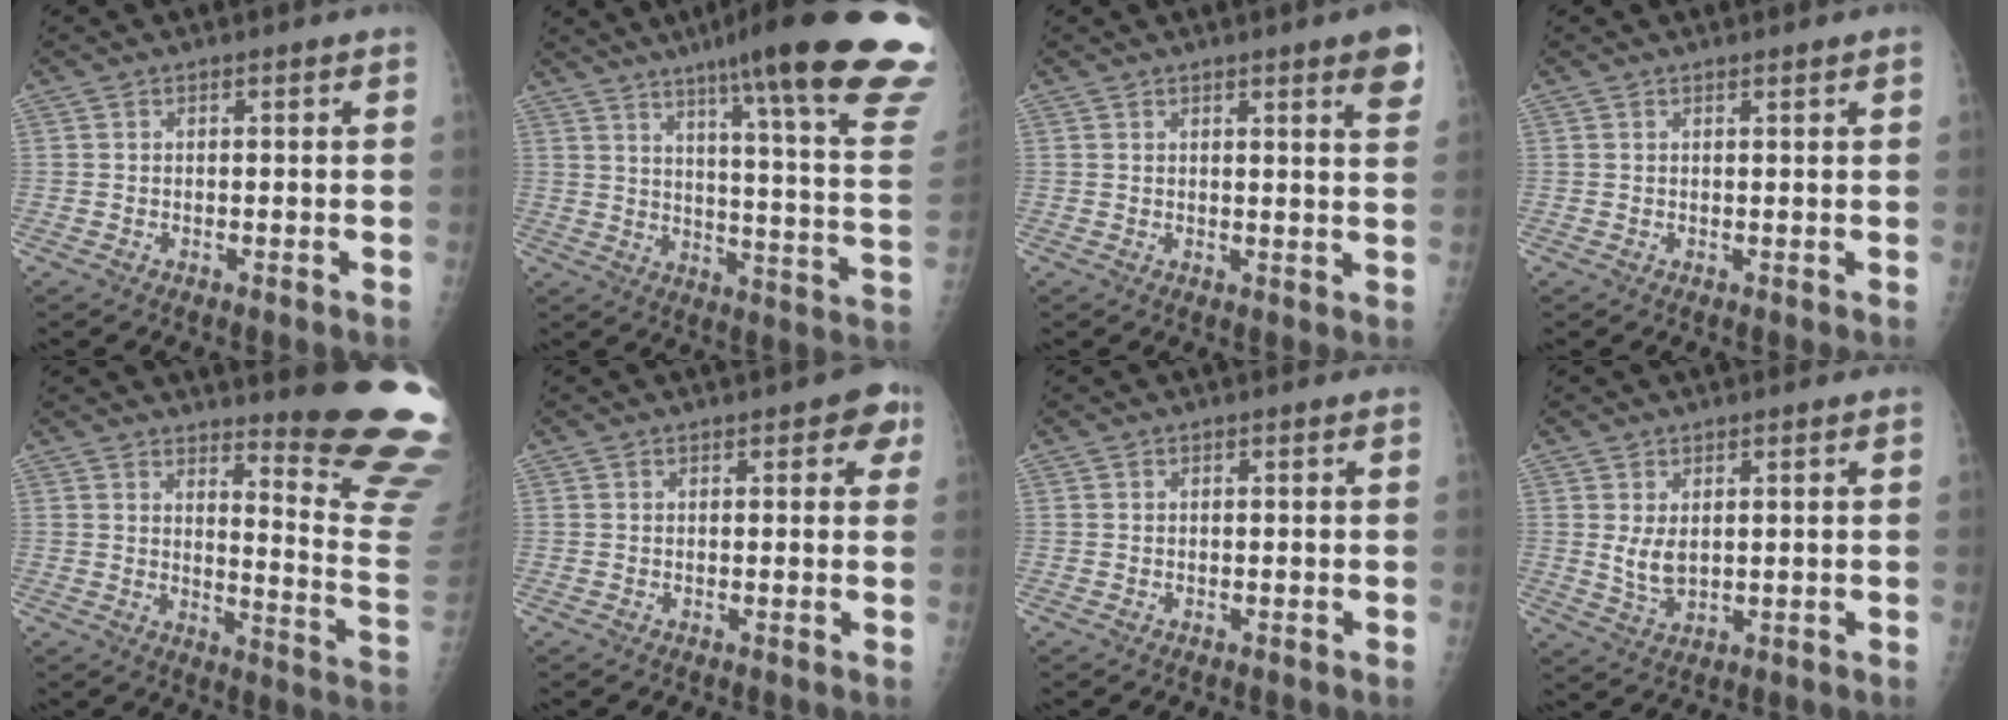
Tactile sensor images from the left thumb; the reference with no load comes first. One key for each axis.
{"total": 29.2, "fx": 20.5, "fy": 2.5, "fz": 20.6, "tx": -0.231, "ty": -0.099, "tz": 0.268}
{"total": 5.6, "fx": 3.2, "fy": 0.5, "fz": 4.6, "tx": -0.049, "ty": -0.015, "tz": 0.037}
{"total": 0.8, "fx": 0.6, "fy": -0.1, "fz": 0.6, "tx": -0.012, "ty": -0.002, "tz": 0.011}
{"total": 16.8, "fx": 14.8, "fy": -0.1, "fz": 8.0, "tx": -0.090, "ty": -0.195, "tz": 0.176}
{"total": 3.8, "fx": 1.8, "fy": 1.9, "fz": 2.8, "tx": -0.009, "ty": 0.000, "tz": 0.012}
{"total": 0.0}
{"total": 4.2, "fx": 1.1, "fy": 2.3, "fz": 3.3, "tx": -0.053, "ty": -0.015, "tz": 0.028}